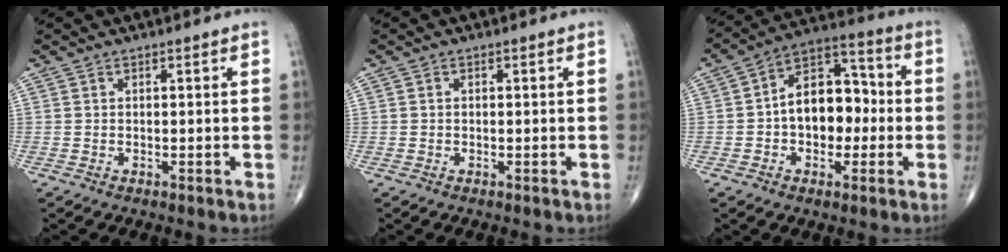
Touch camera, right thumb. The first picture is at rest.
{"total": 0.0}
{"total": 13.2, "force": [-1.0, 8.8, 9.8], "torque": [-0.115, 0.042, -0.025]}